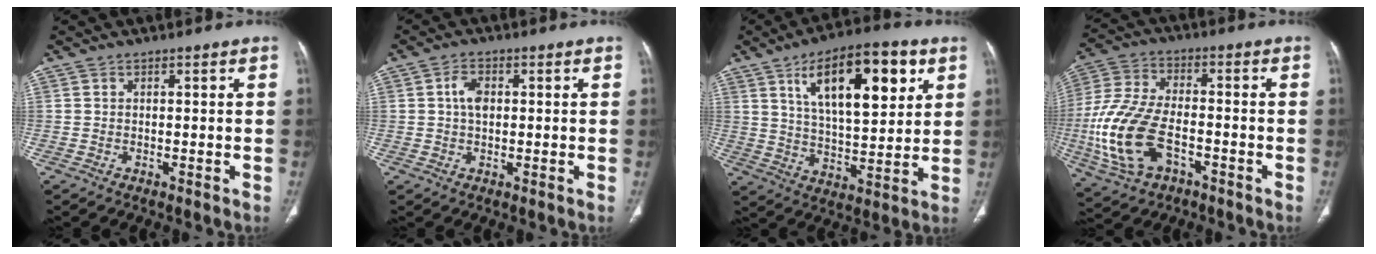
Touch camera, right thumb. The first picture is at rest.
{"total": 3.6, "force": [0.6, 2.3, 2.7], "torque": [-0.048, 0.004, 0.008]}
{"total": 19.3, "force": [8.0, 7.9, 15.7], "torque": [-0.210, -0.023, 0.133]}
{"total": 16.7, "force": [-5.0, 9.4, 12.9], "torque": [-0.285, 0.017, -0.092]}